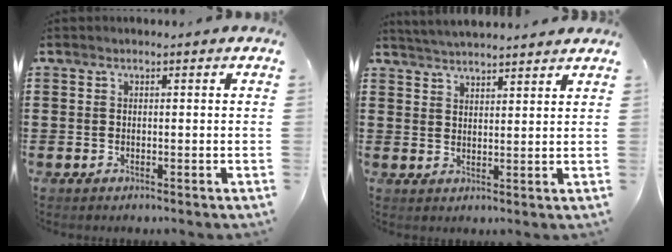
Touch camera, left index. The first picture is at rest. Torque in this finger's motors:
{"motor_torque": [2.14, 0.00, 0.01, 0.04]}